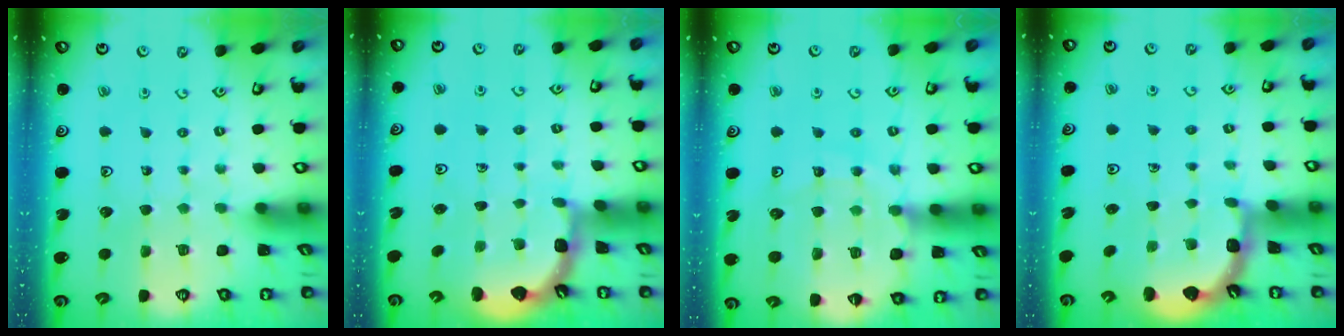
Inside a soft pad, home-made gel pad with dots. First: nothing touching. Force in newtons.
{"total": 2.1, "press": 2.1, "slide": 0.2}
{"total": 12.3, "press": 12.2, "slide": 1.7}
{"total": 2.1, "press": 2.1, "slide": 0.2}